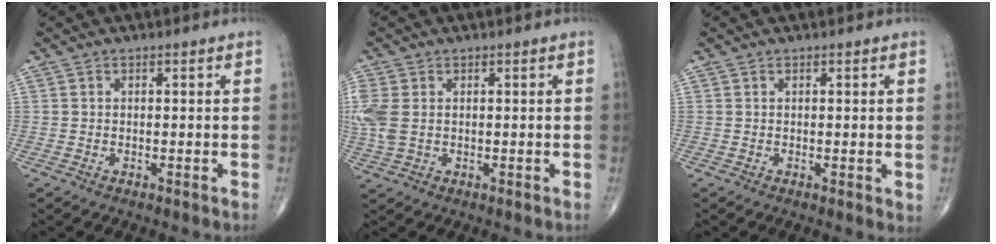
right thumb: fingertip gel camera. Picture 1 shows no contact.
{"total": 6.6, "force": [0.5, 4.5, 4.8], "torque": [-0.139, 0.006, 0.018]}
{"total": 1.2, "force": [0.2, 0.4, 1.1], "torque": [-0.019, -0.006, 0.002]}